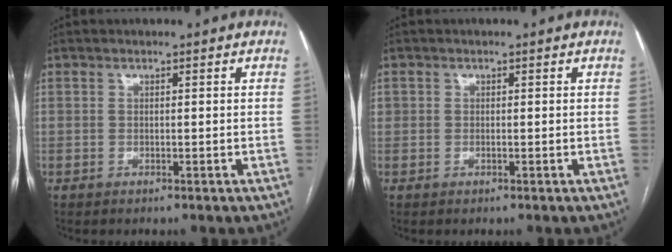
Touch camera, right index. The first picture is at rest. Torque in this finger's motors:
{"motor_torque": [0.46, 0.12, 0.03, 0.05]}